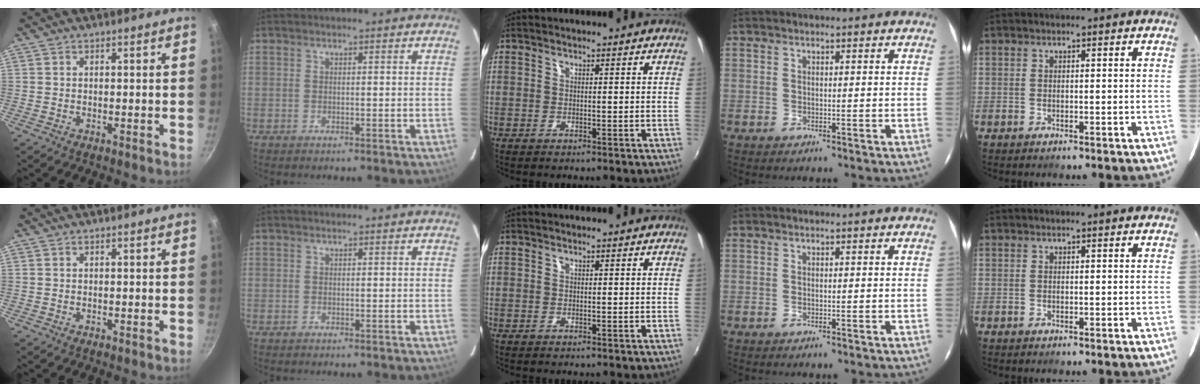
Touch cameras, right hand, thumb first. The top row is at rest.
{}